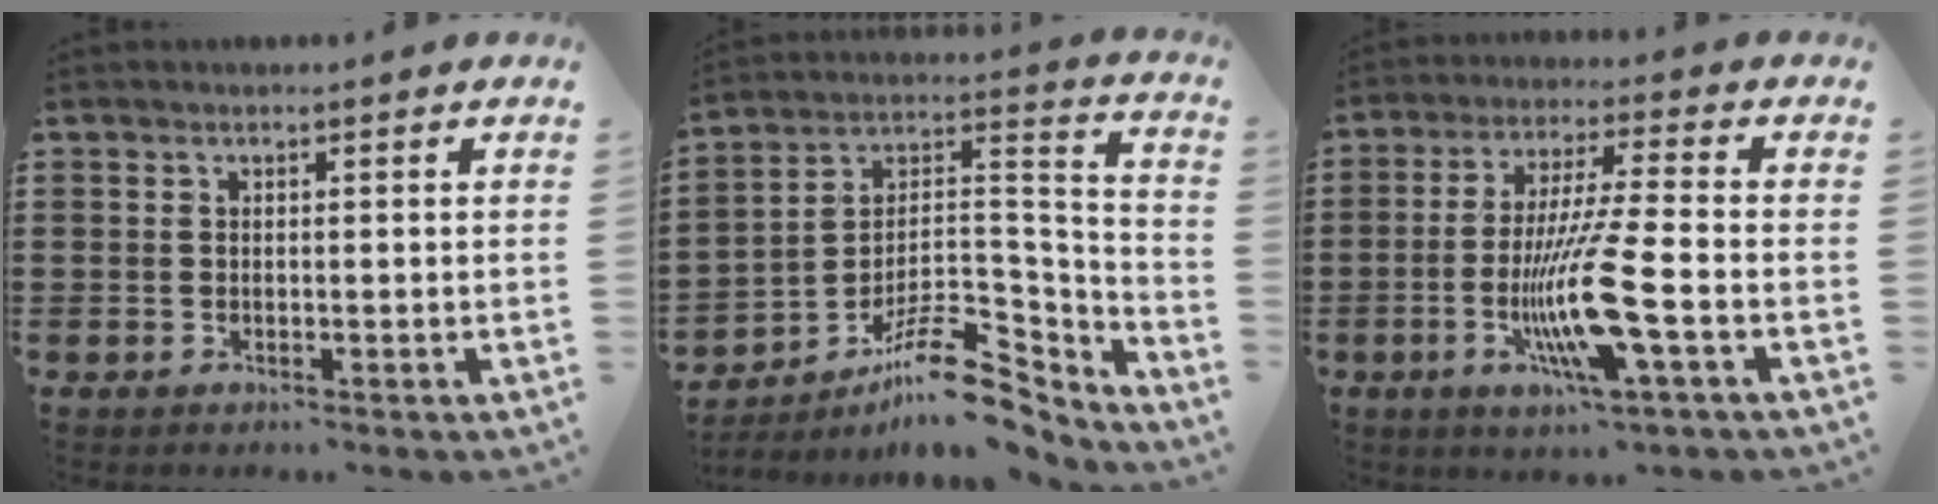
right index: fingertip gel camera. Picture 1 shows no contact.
{"total": 11.9, "force": [-8.5, 4.4, 7.1], "torque": [-0.121, 0.033, -0.156]}
{"total": 12.1, "force": [-3.8, 0.8, 11.5], "torque": [-0.231, -0.017, -0.076]}